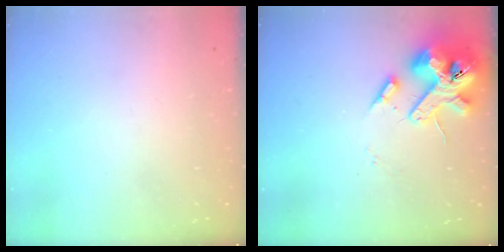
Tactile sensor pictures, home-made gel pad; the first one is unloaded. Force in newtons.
{"total": 14.6, "press": 14.4, "slide": 2.4}